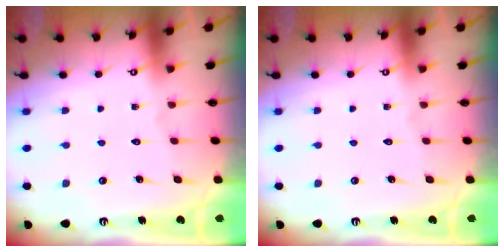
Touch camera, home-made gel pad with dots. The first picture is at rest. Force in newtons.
{"total": 0.0}